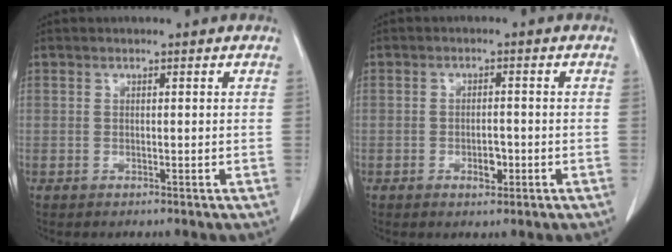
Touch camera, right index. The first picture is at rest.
{"total": 2.6, "force": [-1.1, 1.2, 2.1], "torque": [-0.036, 0.003, -0.012]}